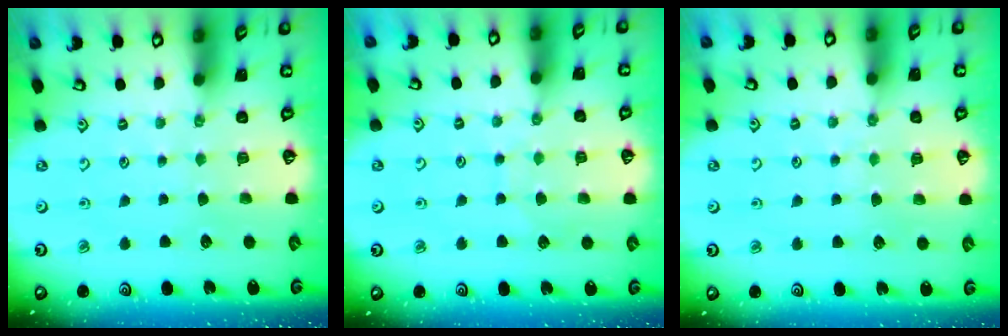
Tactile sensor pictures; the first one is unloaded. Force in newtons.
{"total": 6.2, "press": 6.2, "slide": 0.3}
{"total": 5.4, "press": 5.3, "slide": 0.6}